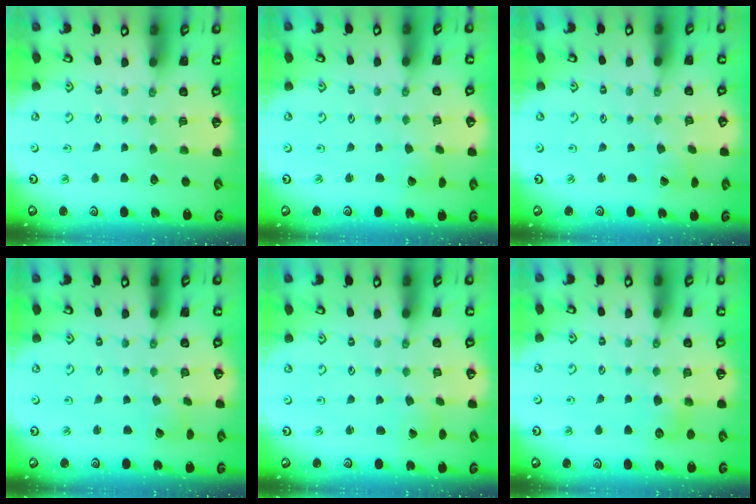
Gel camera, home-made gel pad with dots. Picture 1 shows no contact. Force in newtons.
{"total": 1.8, "press": 1.7, "slide": 0.3}
{"total": 1.6, "press": 1.6, "slide": 0.1}
{"total": 3.2, "press": 3.2, "slide": 0.4}
{"total": 2.1, "press": 2.1, "slide": 0.1}
{"total": 6.7, "press": 6.7, "slide": 0.5}